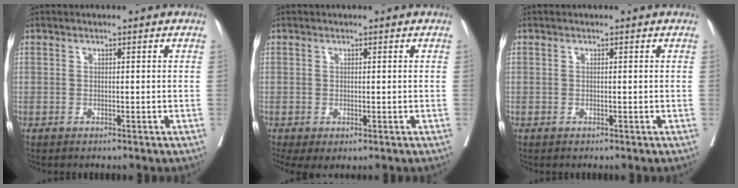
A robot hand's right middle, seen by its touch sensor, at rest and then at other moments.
{"total": 3.5, "force": [-1.5, 2.0, 2.5], "torque": [-0.050, -0.011, -0.018]}
{"total": 0.7, "force": [-0.1, 0.7, -0.1], "torque": [0.006, 0.005, -0.006]}